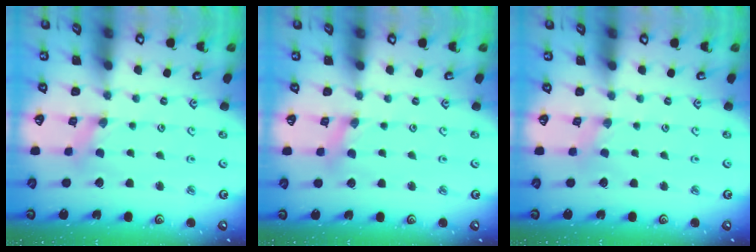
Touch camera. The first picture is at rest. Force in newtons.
{"total": 1.6, "press": 1.6, "slide": 0.2}
{"total": 0.0}